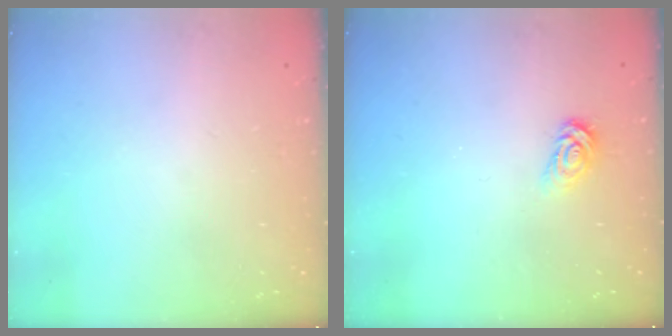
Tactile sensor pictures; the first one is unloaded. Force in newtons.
{"total": 3.0, "press": 3.0, "slide": 0.3}